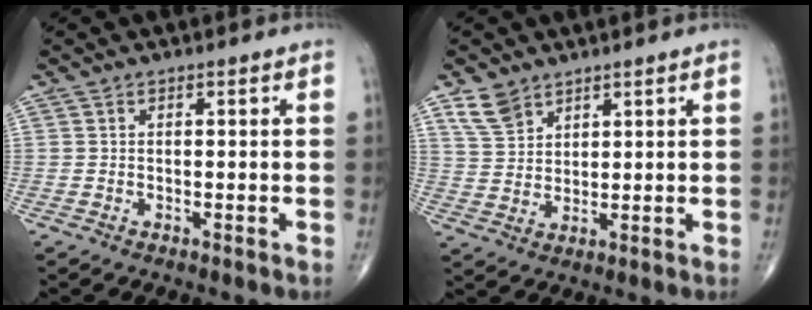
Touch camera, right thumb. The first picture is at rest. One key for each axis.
{"total": 5.4, "fx": 3.8, "fy": 3.3, "fz": 1.9, "tx": -0.025, "ty": -0.018, "tz": 0.083}